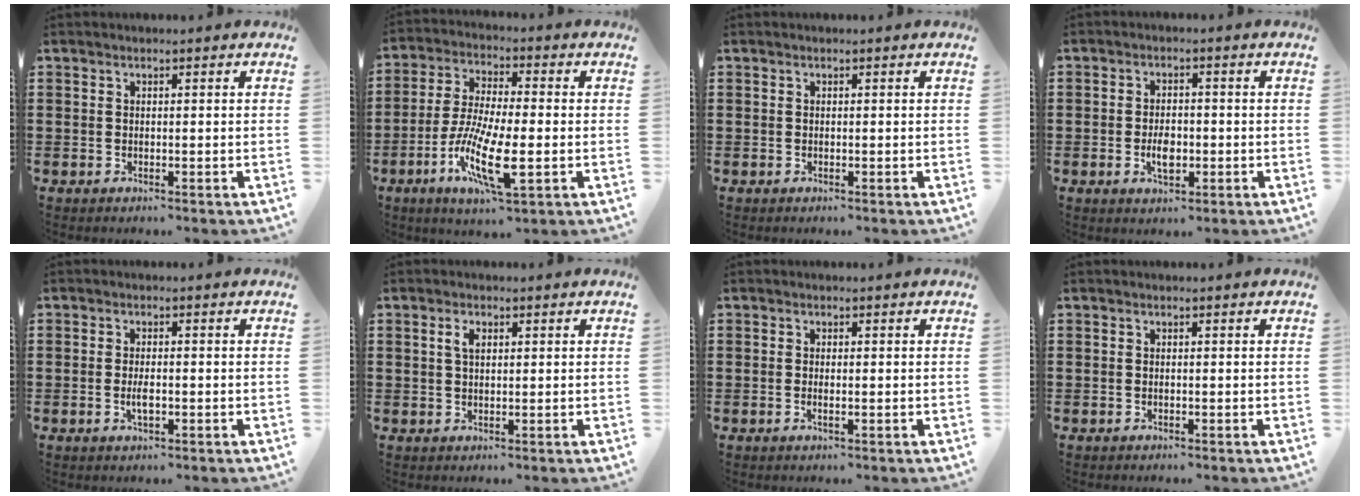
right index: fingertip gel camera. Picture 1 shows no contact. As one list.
[{"total": 12.0, "force": [-4.0, 3.2, 10.9], "torque": [-0.229, -0.012, -0.076]}, {"total": 0.0}, {"total": 3.7, "force": [-1.0, 2.0, 3.0], "torque": [-0.047, 0.000, -0.017]}, {"total": 2.8, "force": [-0.7, 1.0, 2.5], "torque": [-0.053, -0.002, -0.014]}, {"total": 2.2, "force": [0.7, 1.1, 1.8], "torque": [-0.039, 0.007, 0.012]}, {"total": 1.1, "force": [-0.3, 0.2, 1.1], "torque": [-0.020, -0.002, -0.005]}, {"total": 0.0}]